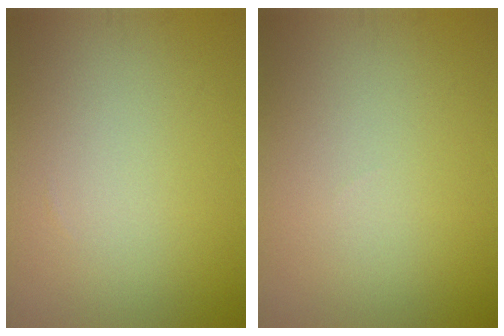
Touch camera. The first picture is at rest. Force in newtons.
{"total": 0.0}